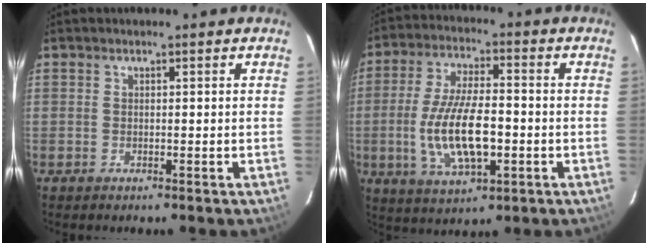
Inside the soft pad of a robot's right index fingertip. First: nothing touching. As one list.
[{"total": 14.0, "force": [-2.6, 5.2, 12.8], "torque": [-0.258, -0.007, -0.041]}]